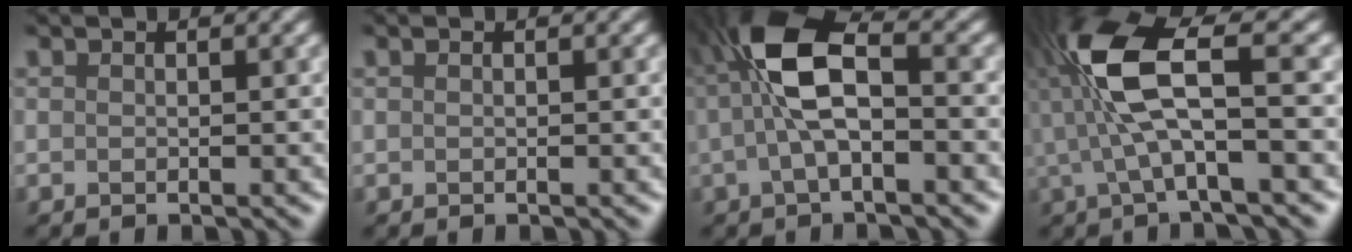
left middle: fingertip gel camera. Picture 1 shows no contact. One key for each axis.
{"total": 0.0}
{"total": 6.1, "fx": -0.1, "fy": 2.0, "fz": 5.8, "tx": -0.142, "ty": 0.026, "tz": 0.000}
{"total": 7.2, "fx": 0.3, "fy": 1.4, "fz": 7.1, "tx": -0.168, "ty": 0.021, "tz": 0.011}